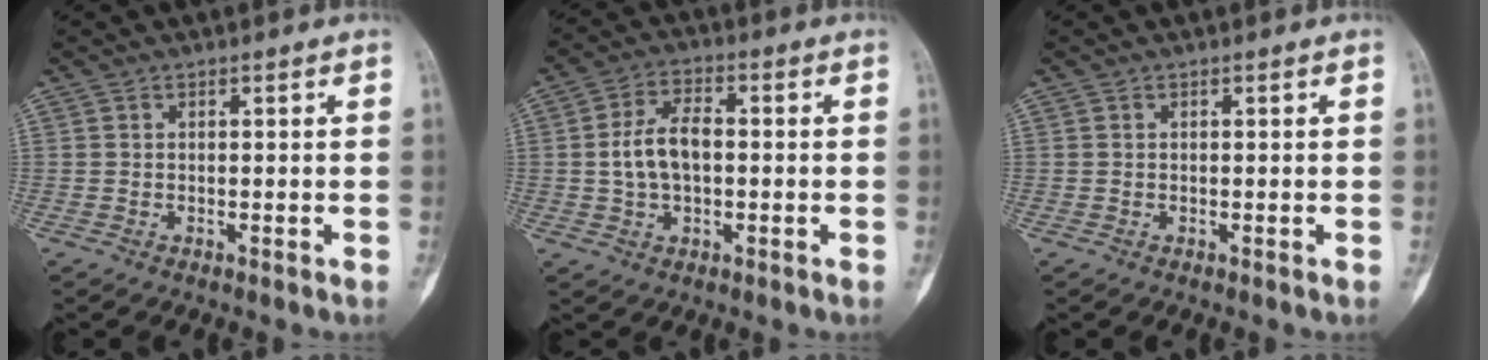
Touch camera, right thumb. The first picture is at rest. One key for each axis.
{"total": 8.0, "fx": -0.1, "fy": 4.7, "fz": 6.5, "tx": -0.120, "ty": 0.017, "tz": -0.005}
{"total": 0.0}